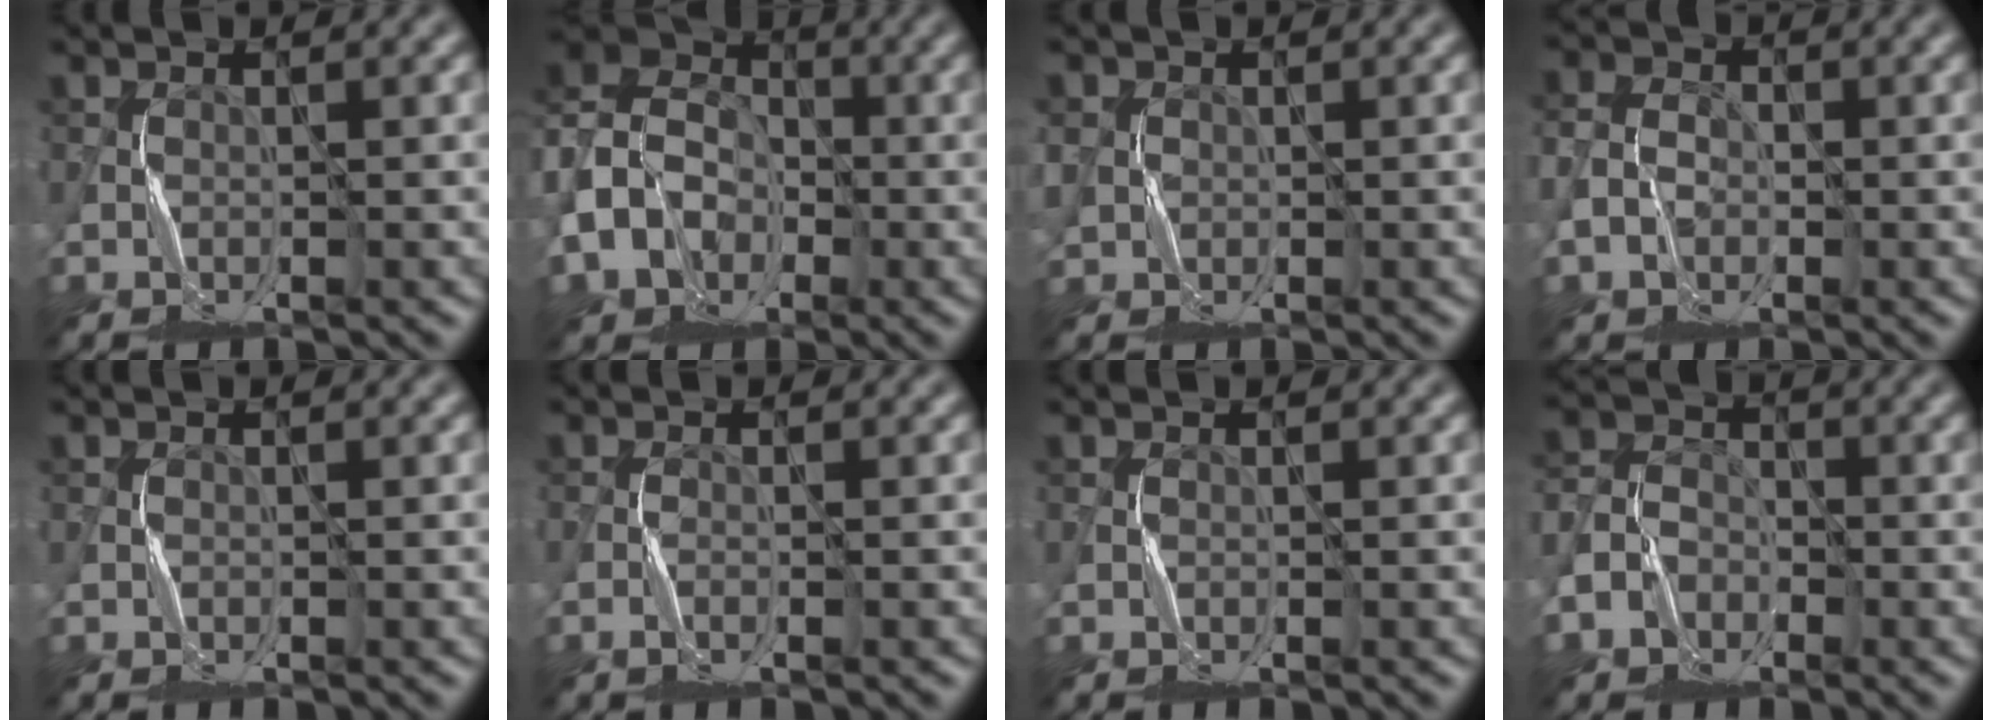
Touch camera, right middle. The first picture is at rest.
{"total": 9.2, "force": [-3.2, 7.2, 4.7], "torque": [-0.099, -0.011, -0.079]}
{"total": 2.2, "force": [0.1, 2.1, 0.6], "torque": [-0.018, 0.001, 0.003]}
{"total": 2.9, "force": [-0.9, 2.2, 1.6], "torque": [-0.032, 0.003, -0.022]}
{"total": 0.0}
{"total": 0.8, "force": [-0.5, 0.1, 0.6], "torque": [-0.015, 0.003, -0.011]}
{"total": 0.0}
{"total": 3.5, "force": [-1.7, 2.8, 1.3], "torque": [-0.024, 0.003, -0.040]}